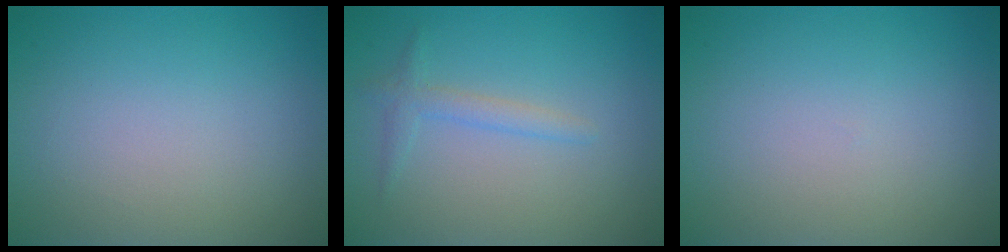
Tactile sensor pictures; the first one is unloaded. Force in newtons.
{"total": 1.6, "press": 1.6, "slide": 0.1}
{"total": 0.0}